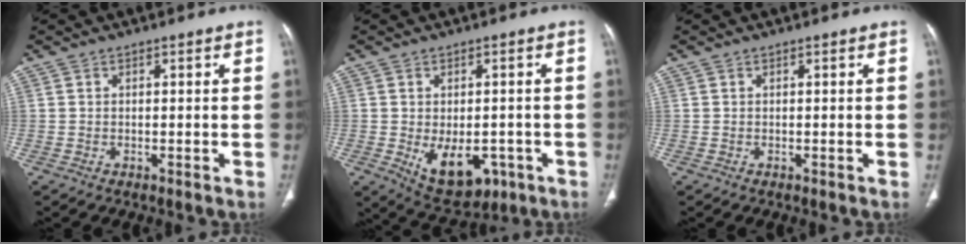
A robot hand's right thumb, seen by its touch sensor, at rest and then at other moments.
{"total": 10.8, "force": [-3.4, 6.5, 8.0], "torque": [-0.101, 0.002, -0.031]}
{"total": 0.0}